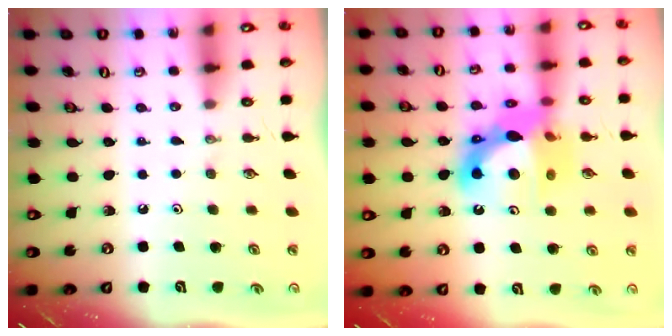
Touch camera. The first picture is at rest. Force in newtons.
{"total": 16.1, "press": 16.0, "slide": 1.4}